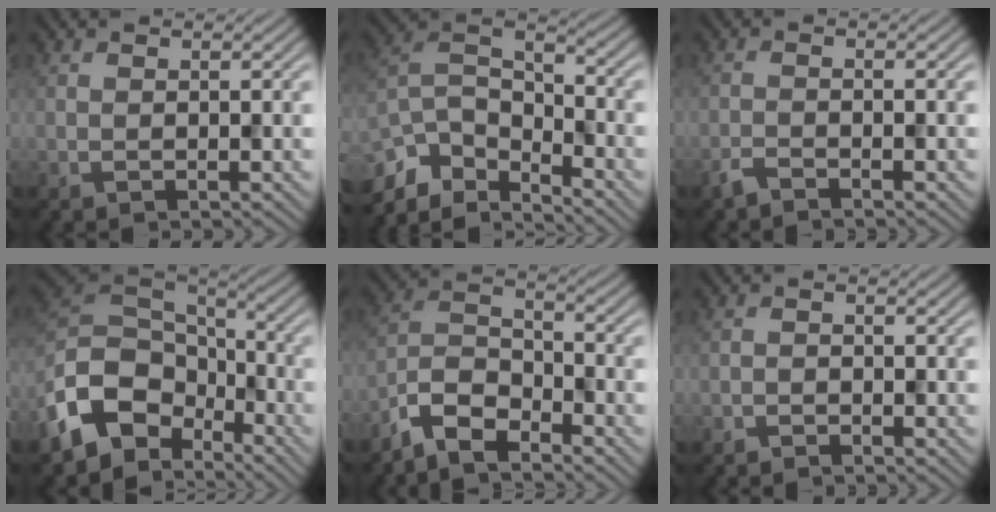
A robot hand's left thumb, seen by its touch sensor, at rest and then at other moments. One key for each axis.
{"total": 9.8, "fx": -7.6, "fy": 3.5, "fz": 5.2, "tx": -0.108, "ty": -0.004, "tz": -0.162}
{"total": 1.8, "fx": -1.6, "fy": 0.1, "fz": 0.7, "tx": -0.018, "ty": -0.001, "tz": -0.039}
{"total": 11.4, "fx": -6.0, "fy": 7.4, "fz": 6.1, "tx": -0.145, "ty": -0.014, "tz": -0.125}
{"total": 6.6, "fx": -5.4, "fy": 2.1, "fz": 3.1, "tx": -0.065, "ty": -0.002, "tz": -0.126}
{"total": 1.2, "fx": -1.1, "fy": 0.2, "fz": 0.2, "tx": -0.003, "ty": 0.000, "tz": -0.026}